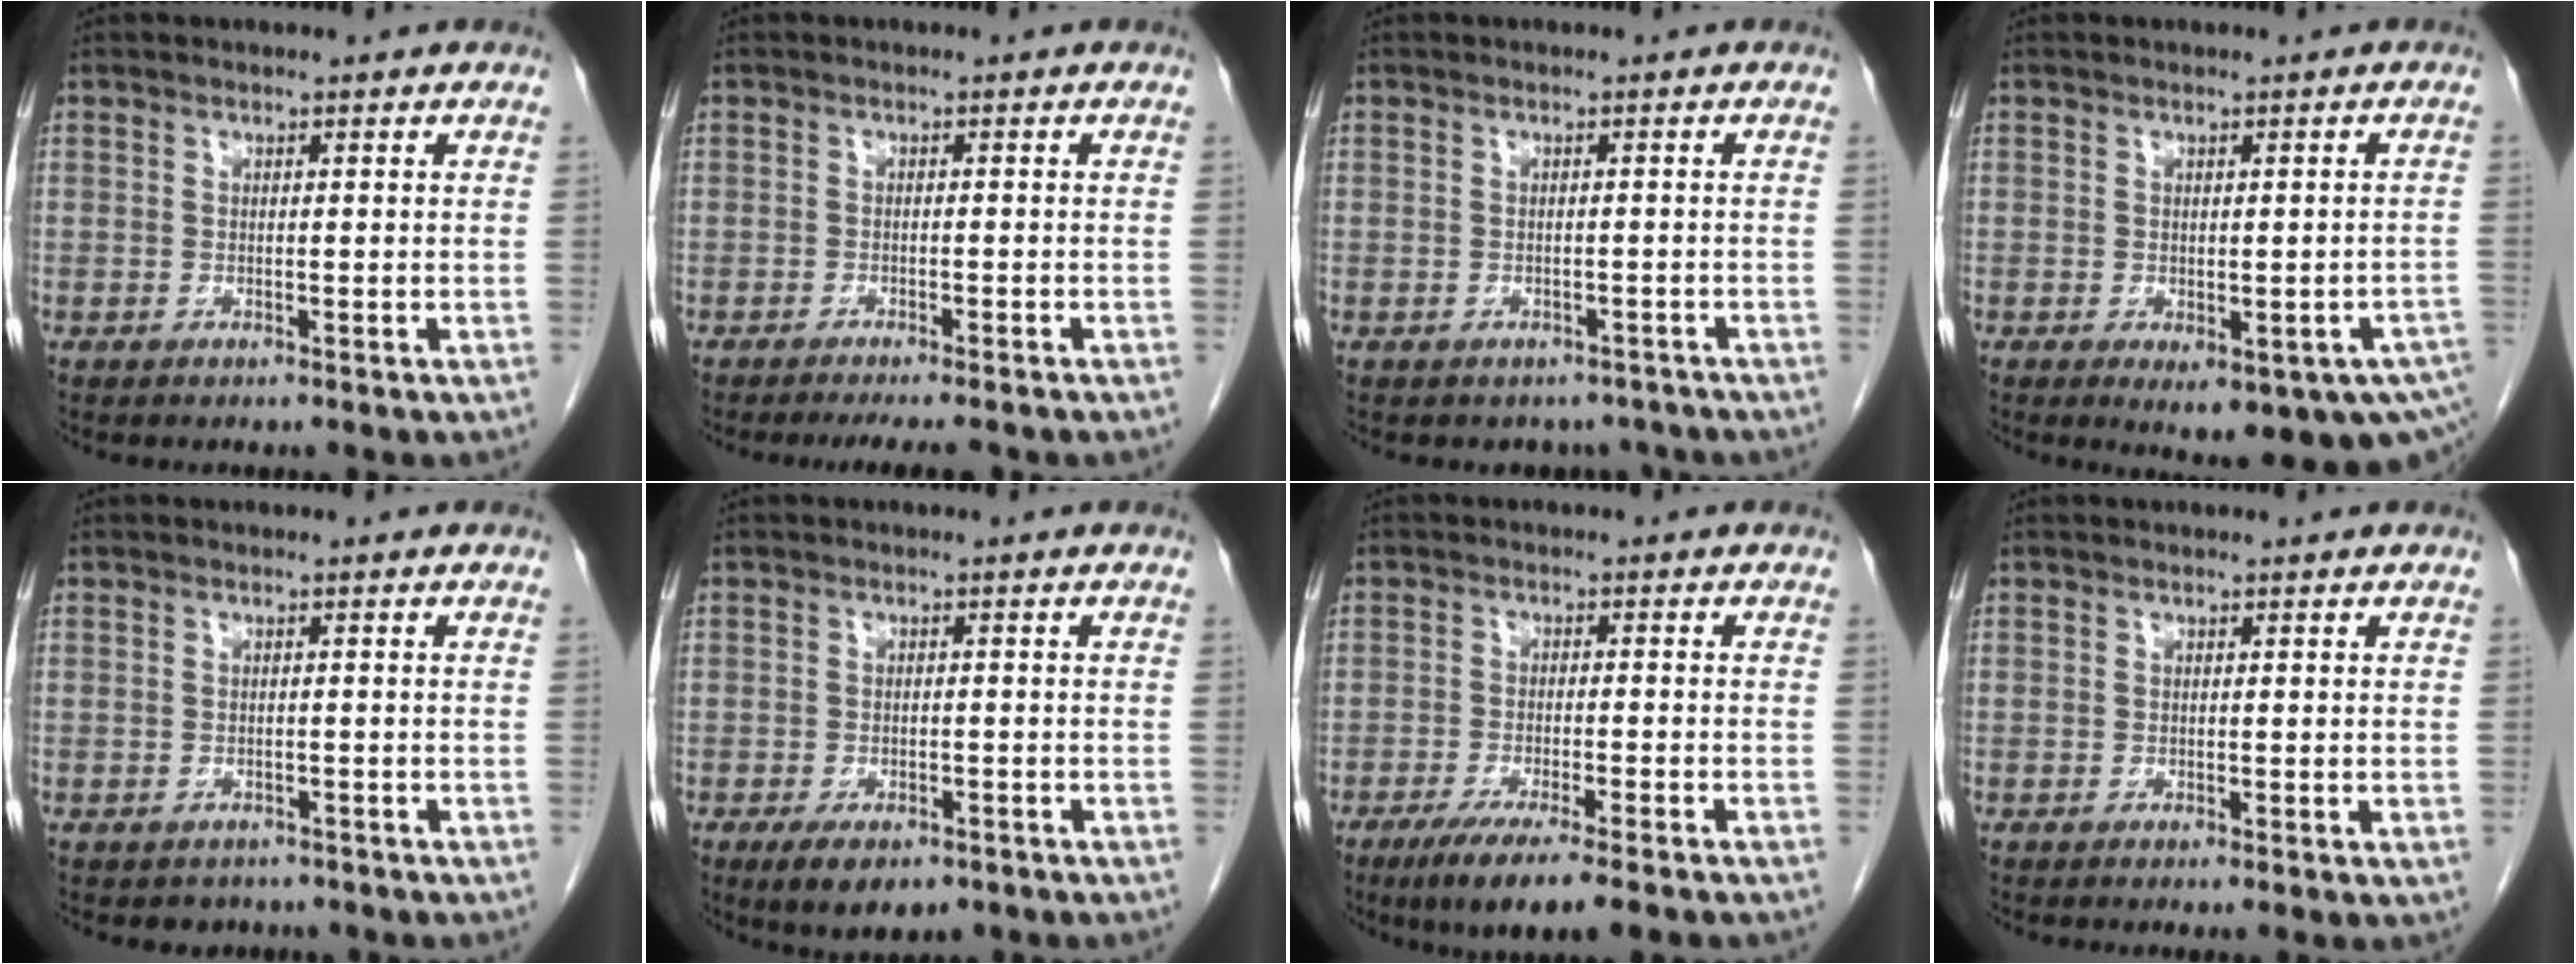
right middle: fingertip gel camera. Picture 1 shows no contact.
{"total": 6.5, "force": [-5.6, 0.9, 3.2], "torque": [-0.032, -0.010, -0.077]}
{"total": 3.8, "force": [-3.3, 2.0, -0.1], "torque": [0.009, 0.009, -0.038]}
{"total": 12.4, "force": [-7.1, 4.3, 9.2], "torque": [-0.083, -0.004, -0.077]}
{"total": 2.1, "force": [-1.7, 1.3, 0.0], "torque": [-0.009, 0.002, -0.025]}
{"total": 5.8, "force": [-3.8, 2.5, 3.5], "torque": [-0.057, -0.007, -0.055]}
{"total": 8.8, "force": [-6.3, 0.4, 6.2], "torque": [-0.094, -0.020, -0.097]}
{"total": 1.1, "force": [-0.3, 0.2, 1.0], "torque": [-0.017, -0.004, -0.003]}